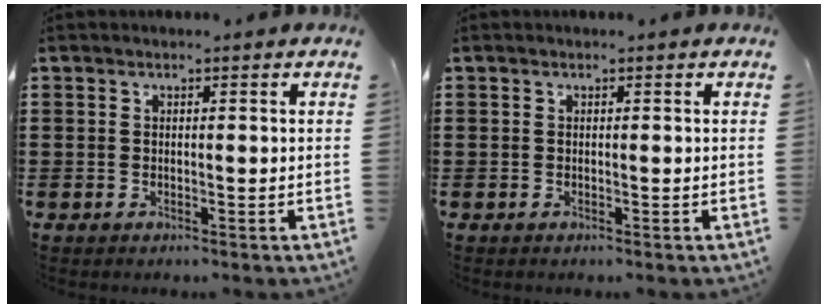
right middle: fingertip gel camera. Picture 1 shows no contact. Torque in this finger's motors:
{"motor_torque": [0.18, 0.00, 0.05, 0.01]}